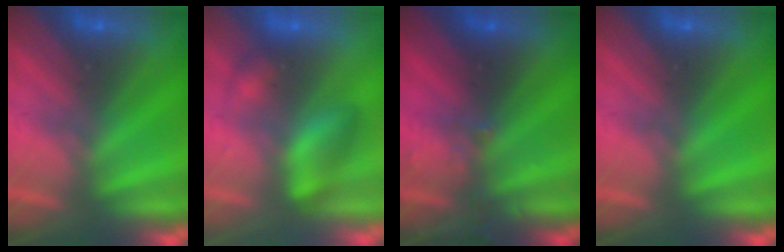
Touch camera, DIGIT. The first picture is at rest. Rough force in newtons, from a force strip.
{"total": 2.7}
{"total": 3.7}
{"total": 0.0}